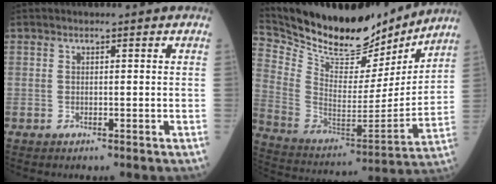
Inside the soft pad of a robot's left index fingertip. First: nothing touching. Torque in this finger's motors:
{"motor_torque": [0.90, -1.23, 0.00, 0.03]}